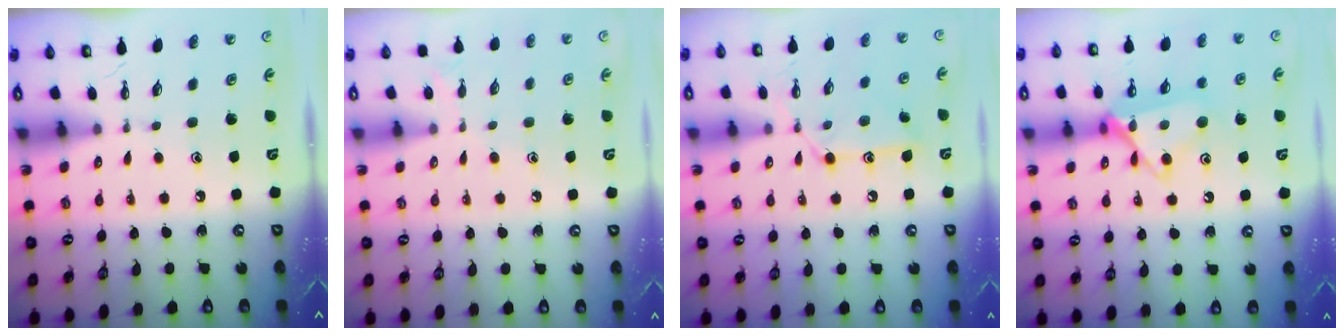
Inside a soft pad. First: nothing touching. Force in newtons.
{"total": 6.9, "press": 6.8, "slide": 0.7}
{"total": 12.9, "press": 12.9, "slide": 1.0}
{"total": 15.3, "press": 15.3, "slide": 0.8}